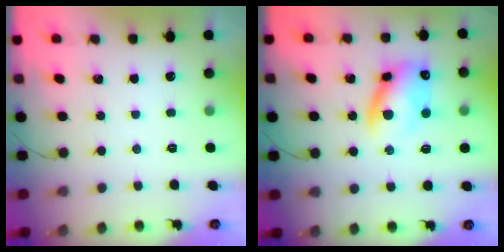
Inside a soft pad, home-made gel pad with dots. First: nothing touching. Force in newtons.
{"total": 10.9, "press": 10.6, "slide": 2.4}